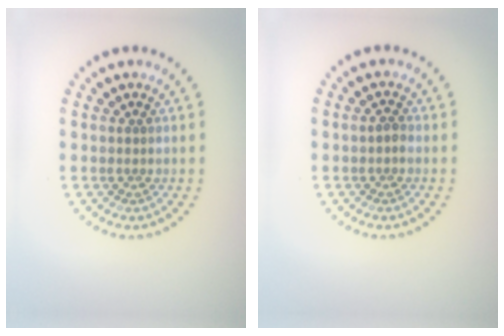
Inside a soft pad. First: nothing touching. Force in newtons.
{"total": 0.8, "press": 0.8, "slide": 0.2}